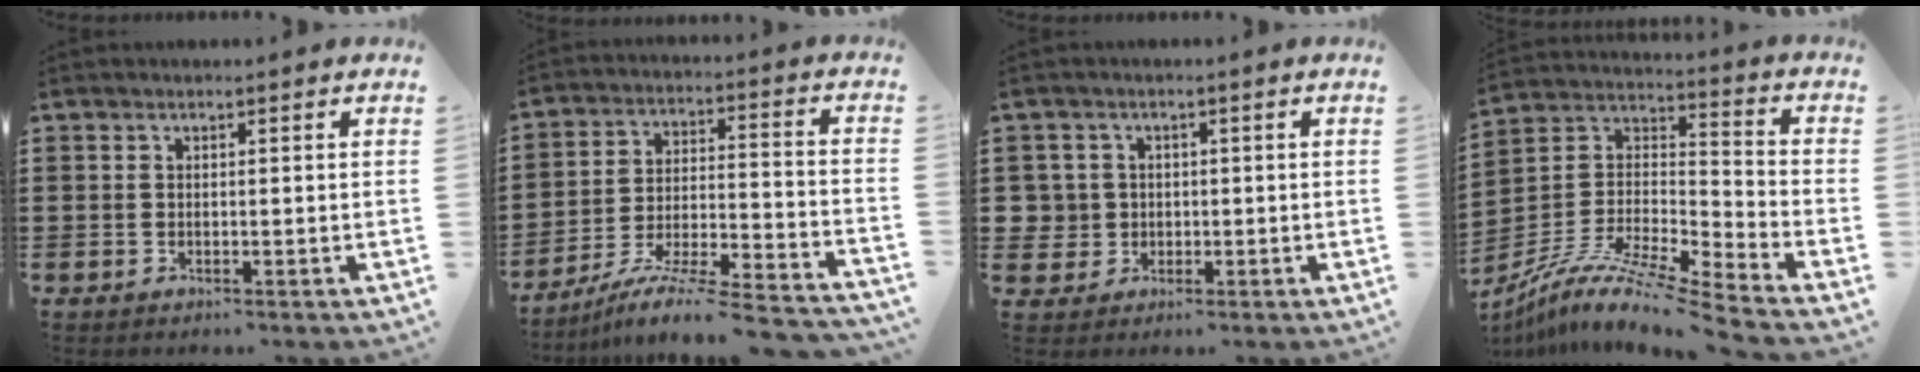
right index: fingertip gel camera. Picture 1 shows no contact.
{"total": 9.2, "force": [-8.1, 0.0, 4.5], "torque": [-0.076, -0.003, -0.162]}
{"total": 3.4, "force": [-0.3, 3.3, 0.4], "torque": [-0.033, 0.005, -0.011]}
{"total": 10.5, "force": [-8.7, 0.4, 5.9], "torque": [-0.114, -0.002, -0.176]}